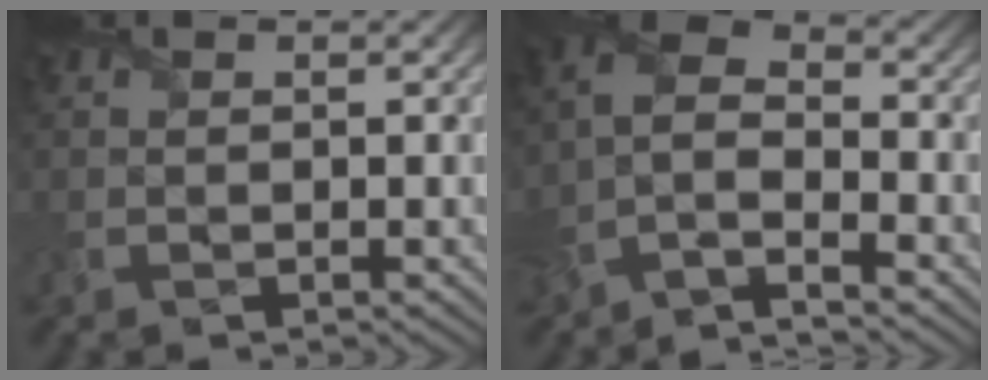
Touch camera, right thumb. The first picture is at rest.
{"total": 6.7, "force": [-4.4, 2.0, 4.7], "torque": [-0.103, 0.008, -0.106]}